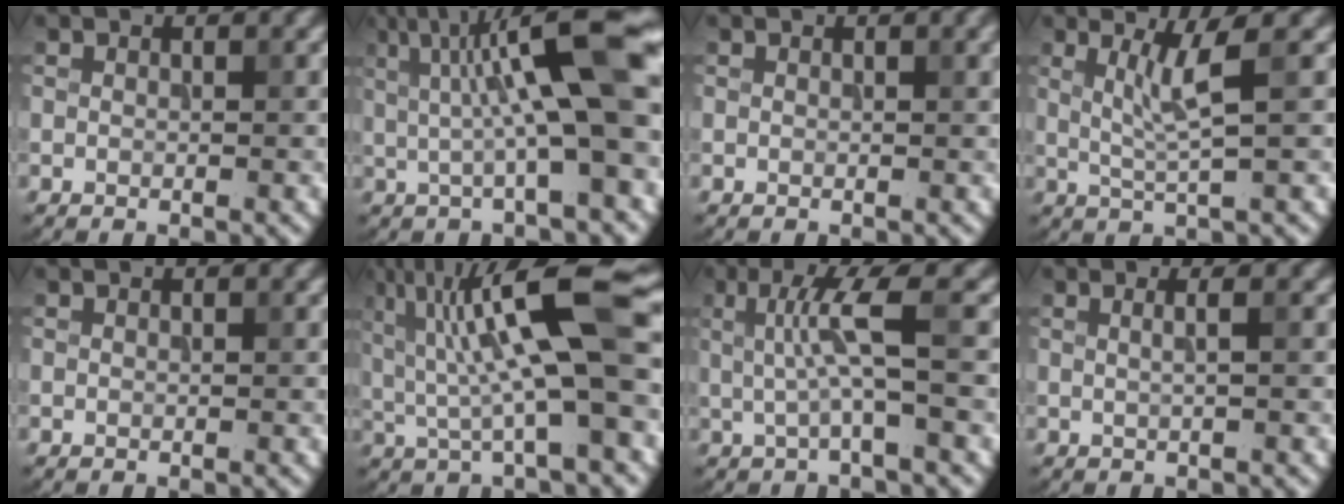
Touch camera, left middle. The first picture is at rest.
{"total": 11.4, "force": [2.1, 2.4, 11.0], "torque": [-0.164, 0.013, 0.034]}
{"total": 1.3, "force": [0.5, 0.3, 1.1], "torque": [-0.013, 0.004, 0.007]}
{"total": 3.3, "force": [1.0, 0.3, 3.2], "torque": [-0.061, -0.002, 0.025]}
{"total": 0.0}
{"total": 11.4, "force": [2.1, 2.6, 10.9], "torque": [-0.188, 0.012, 0.037]}
{"total": 4.1, "force": [0.5, 0.4, 4.1], "torque": [-0.085, 0.000, 0.009]}
{"total": 1.8, "force": [0.4, 0.8, 1.6], "torque": [-0.015, 0.000, -0.010]}